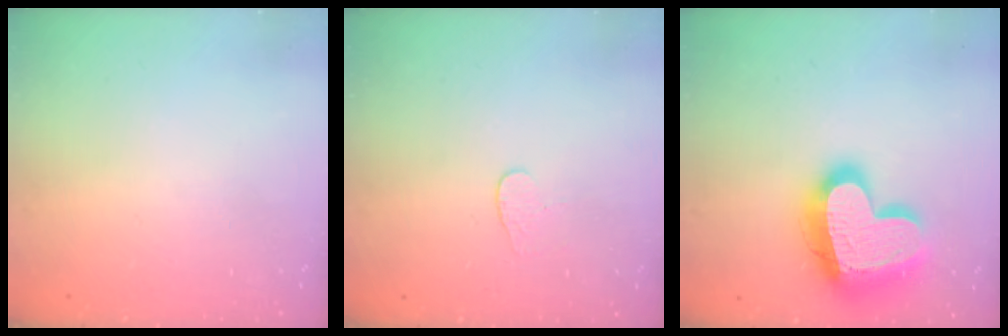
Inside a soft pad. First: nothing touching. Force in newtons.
{"total": 3.4, "press": 3.4, "slide": 0.3}
{"total": 22.7, "press": 22.6, "slide": 1.9}